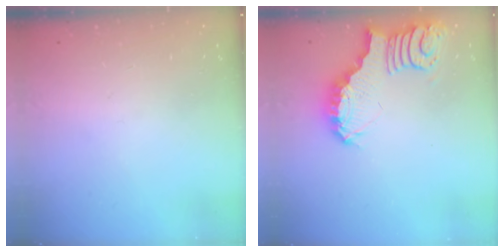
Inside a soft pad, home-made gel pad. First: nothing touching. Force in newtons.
{"total": 3.6, "press": 3.6, "slide": 0.6}